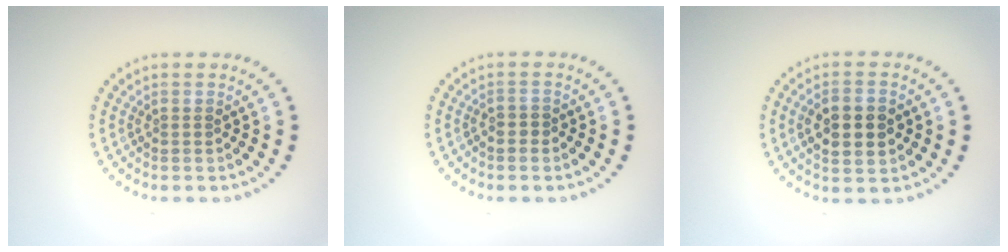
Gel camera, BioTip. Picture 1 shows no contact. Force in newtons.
{"total": 0.8, "press": 0.5, "slide": 0.6}
{"total": 4.5, "press": 4.5, "slide": 0.2}